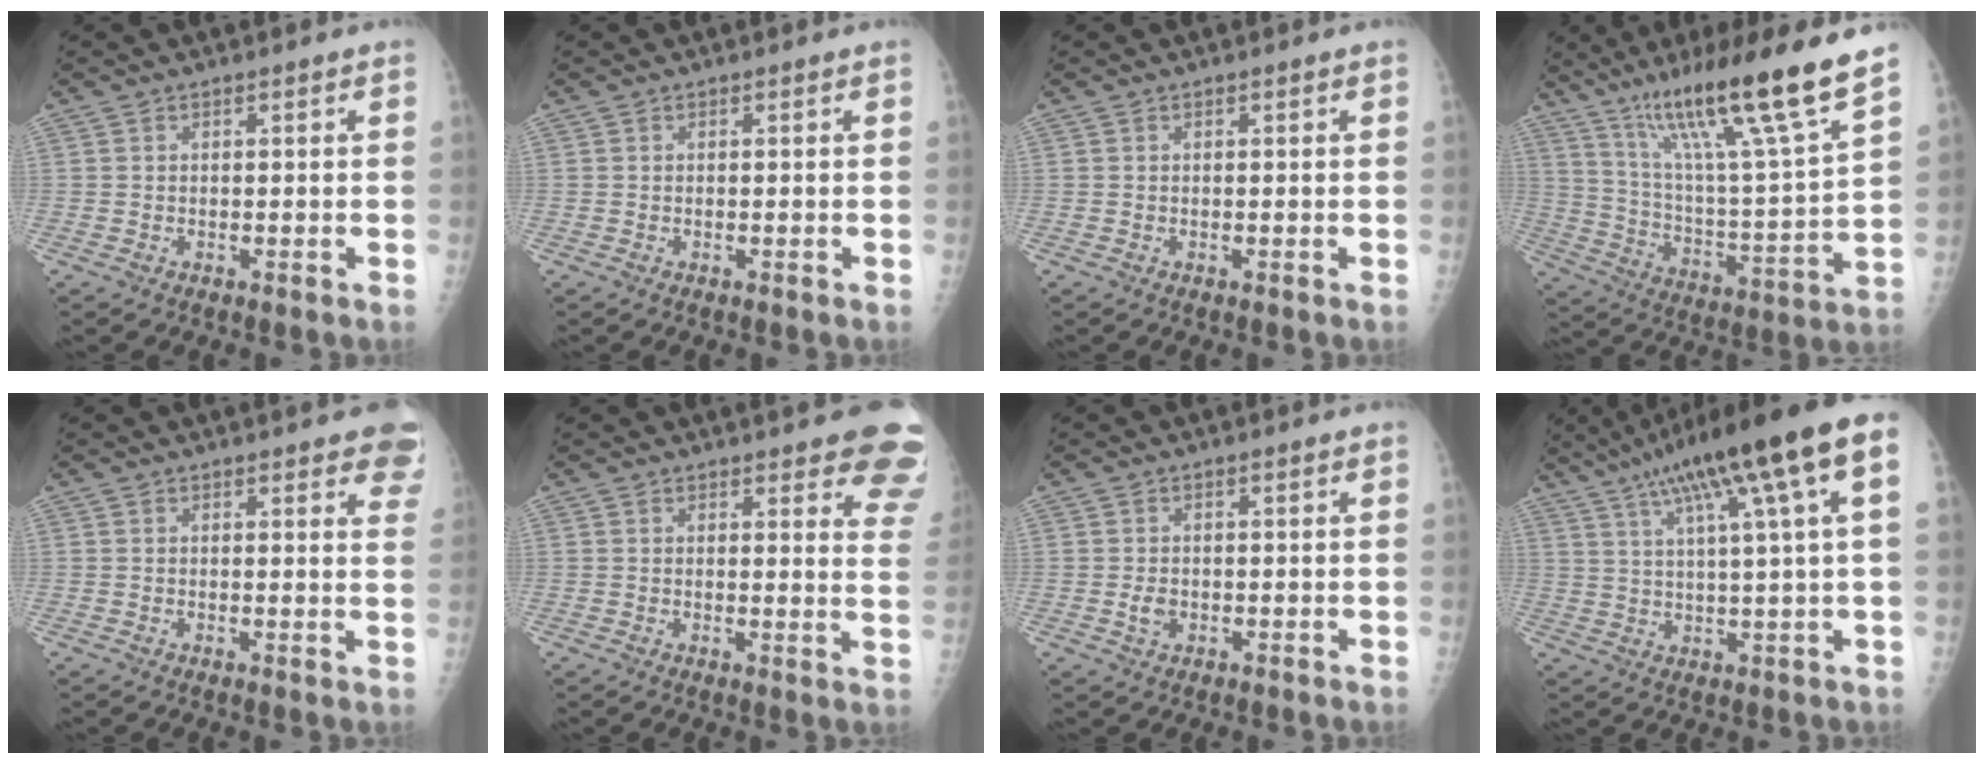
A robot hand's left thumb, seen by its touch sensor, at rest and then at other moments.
{"total": 0.0}
{"total": 0.0}
{"total": 22.5, "force": [15.7, 1.0, 16.1], "torque": [-0.246, -0.063, 0.271]}
{"total": 7.7, "force": [5.3, 2.4, 5.0], "torque": [-0.029, -0.016, 0.049]}
{"total": 12.1, "force": [9.0, 3.7, 7.3], "torque": [-0.044, -0.042, 0.080]}
{"total": 2.1, "force": [-0.3, 1.5, 1.4], "torque": [-0.022, 0.000, -0.005]}
{"total": 18.9, "force": [8.2, 1.8, 16.9], "torque": [-0.271, 0.019, 0.124]}